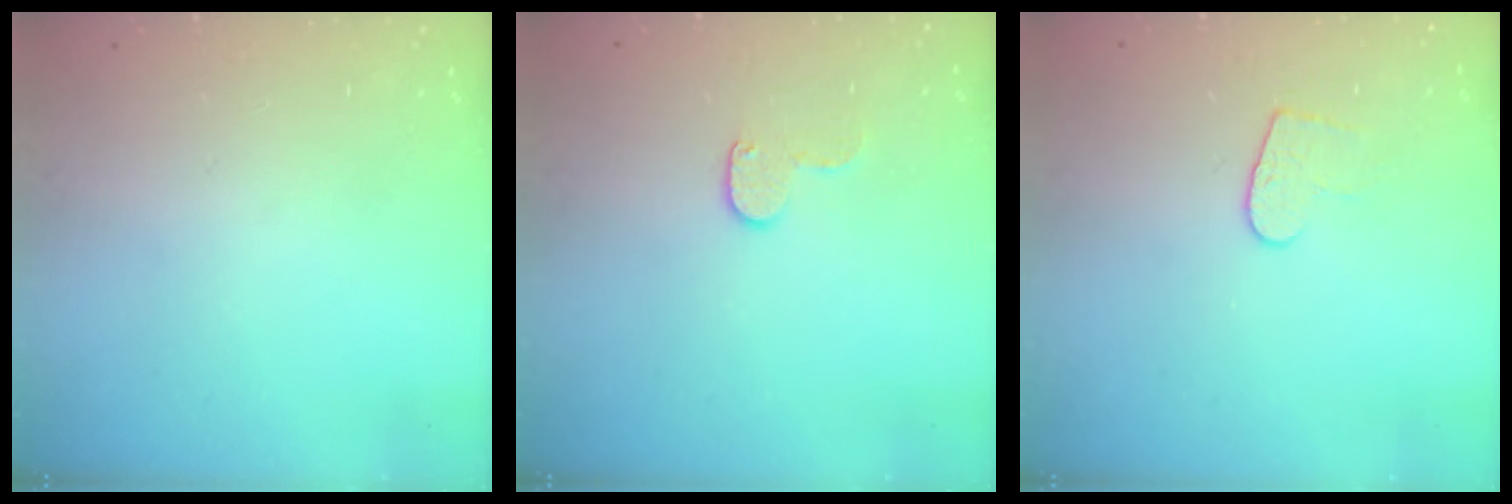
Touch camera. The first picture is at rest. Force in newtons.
{"total": 4.5, "press": 4.5, "slide": 0.5}
{"total": 6.7, "press": 6.7, "slide": 0.4}